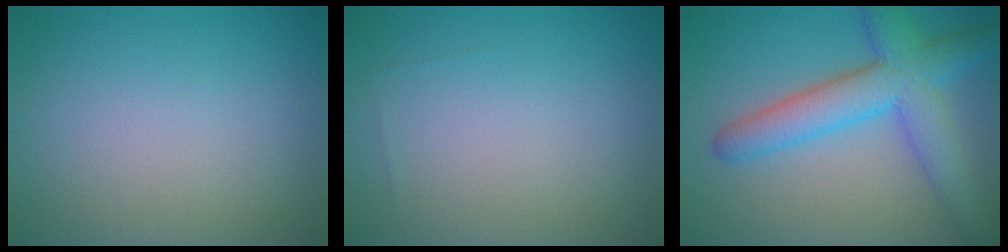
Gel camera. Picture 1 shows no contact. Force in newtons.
{"total": 0.0}
{"total": 6.8, "press": 6.8, "slide": 0.2}